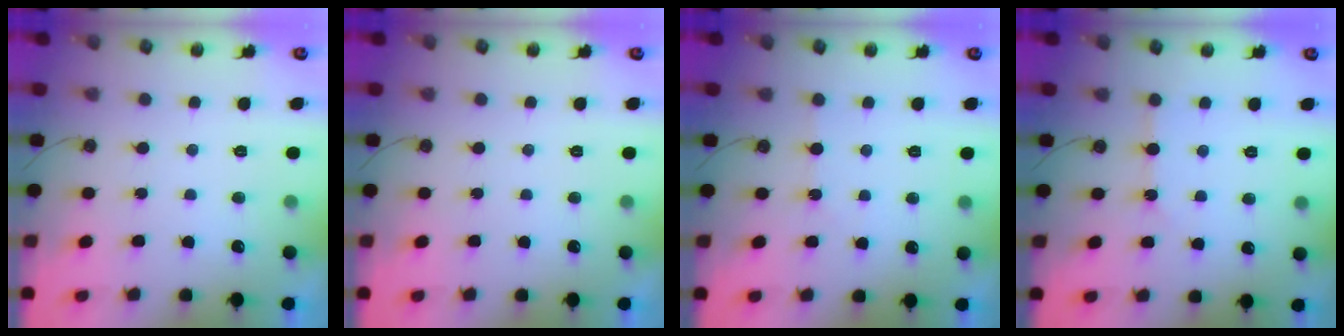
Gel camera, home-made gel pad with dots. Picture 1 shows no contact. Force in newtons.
{"total": 0.0}
{"total": 2.4, "press": 2.4, "slide": 0.4}
{"total": 3.3, "press": 3.3, "slide": 0.3}